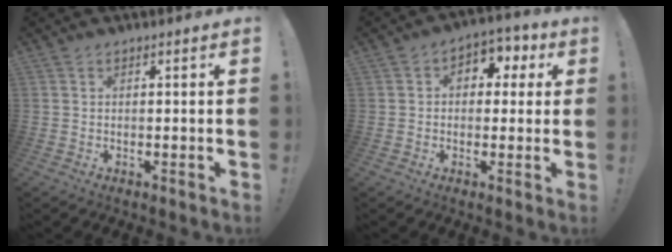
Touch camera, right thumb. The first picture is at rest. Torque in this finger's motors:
{"motor_torque": [0.70, 1.24, 0.10, -0.12, 0.00]}